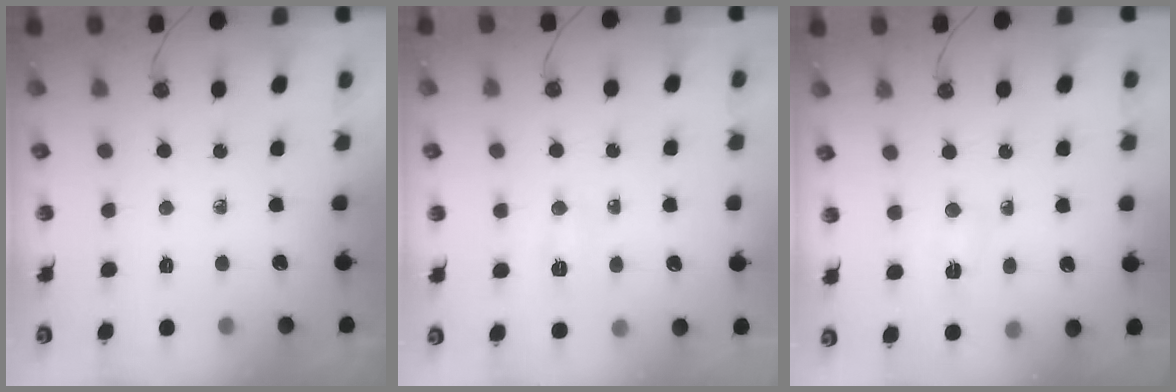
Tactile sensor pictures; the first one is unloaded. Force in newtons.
{"total": 6.0, "press": 5.8, "slide": 1.5}
{"total": 2.3, "press": 2.3, "slide": 0.3}